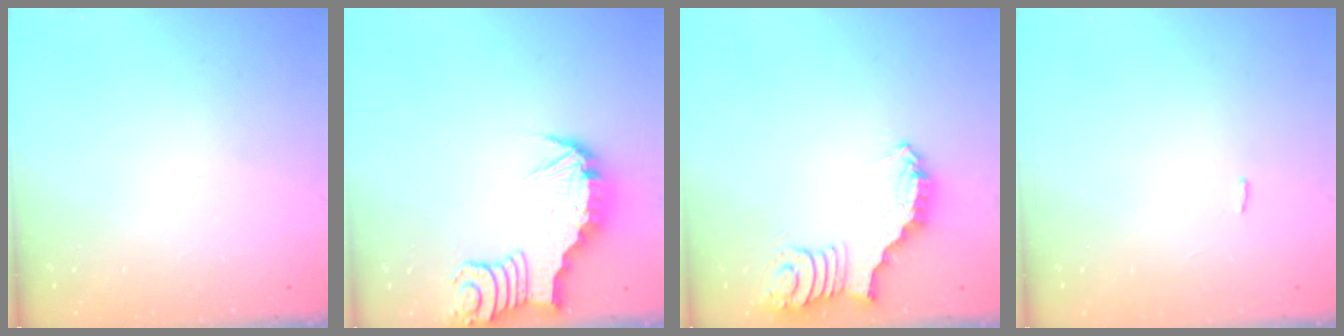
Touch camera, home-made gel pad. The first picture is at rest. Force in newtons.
{"total": 3.3, "press": 3.3, "slide": 0.1}
{"total": 2.7, "press": 2.7, "slide": 0.5}
{"total": 1.5, "press": 1.4, "slide": 0.3}